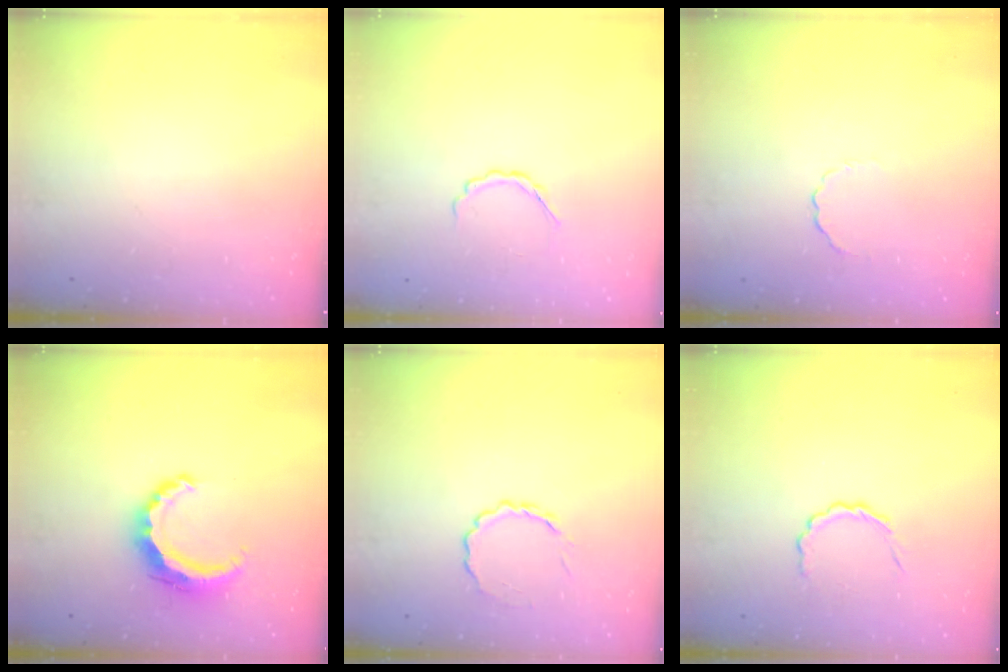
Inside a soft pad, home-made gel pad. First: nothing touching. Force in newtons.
{"total": 3.2, "press": 3.1, "slide": 0.8}
{"total": 2.4, "press": 2.2, "slide": 0.9}
{"total": 7.9, "press": 7.9, "slide": 0.8}
{"total": 3.7, "press": 3.5, "slide": 1.4}
{"total": 3.5, "press": 3.3, "slide": 1.2}